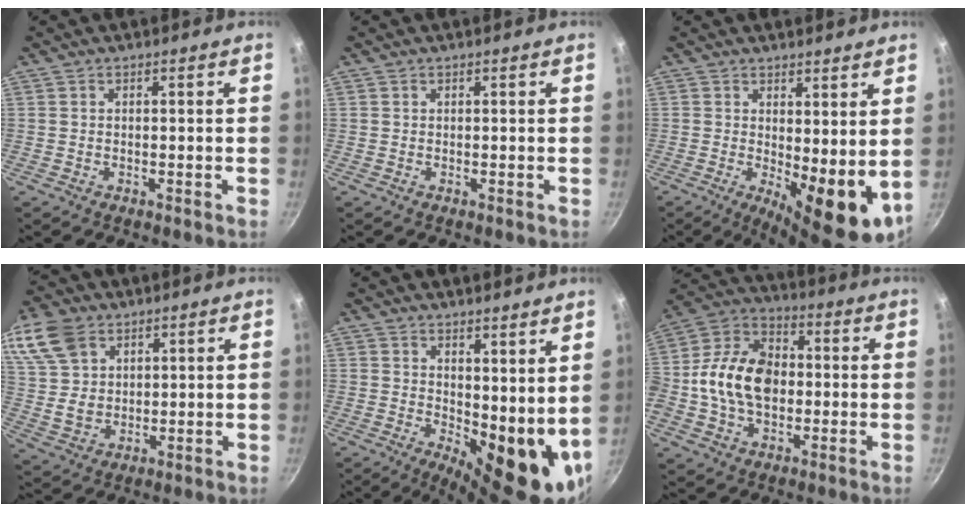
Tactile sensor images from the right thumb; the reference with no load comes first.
{"total": 0.0}
{"total": 11.1, "force": [0.8, 4.1, 10.2], "torque": [-0.119, -0.020, 0.021]}
{"total": 13.1, "force": [6.7, 9.1, 6.6], "torque": [-0.122, -0.013, 0.139]}
{"total": 13.7, "force": [3.6, 5.9, 11.8], "torque": [-0.125, -0.038, 0.063]}
{"total": 16.8, "force": [-0.9, 12.0, 11.8], "torque": [-0.189, 0.033, -0.033]}